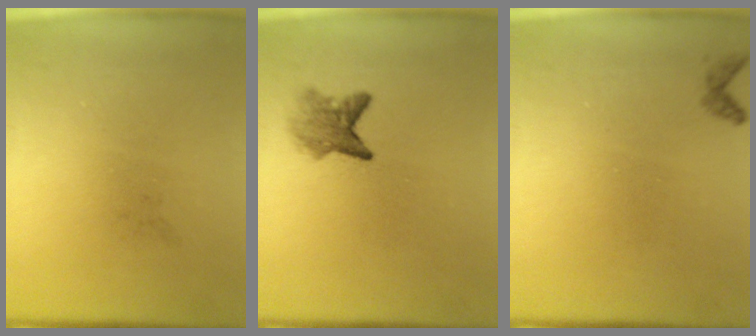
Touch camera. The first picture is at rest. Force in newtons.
{"total": 3.2}
{"total": 0.7}